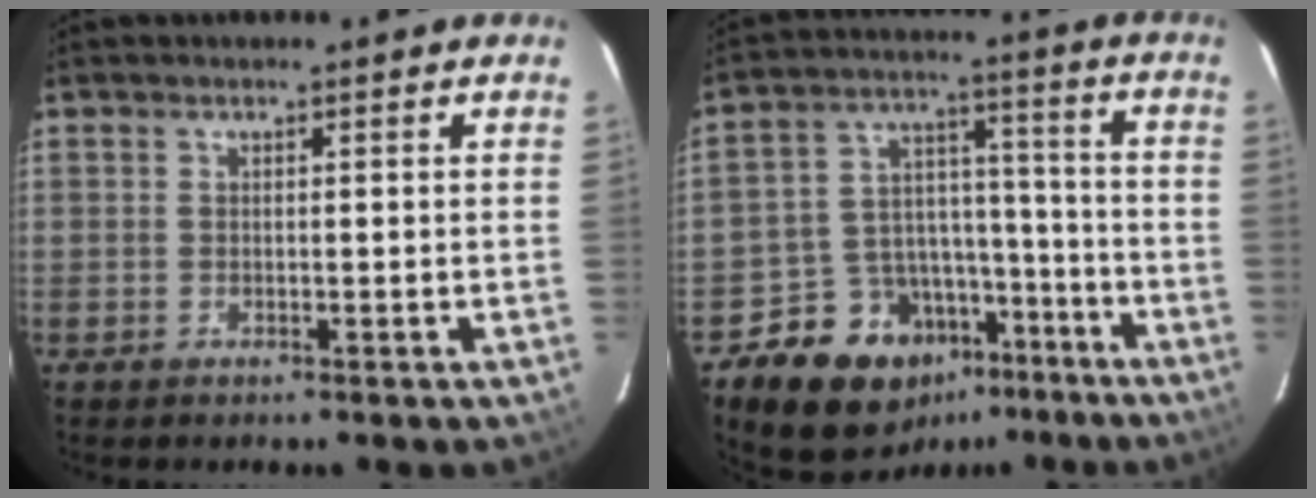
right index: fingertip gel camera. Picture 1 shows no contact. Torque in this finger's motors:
{"motor_torque": [0.26, -0.73, -0.30, -0.21]}